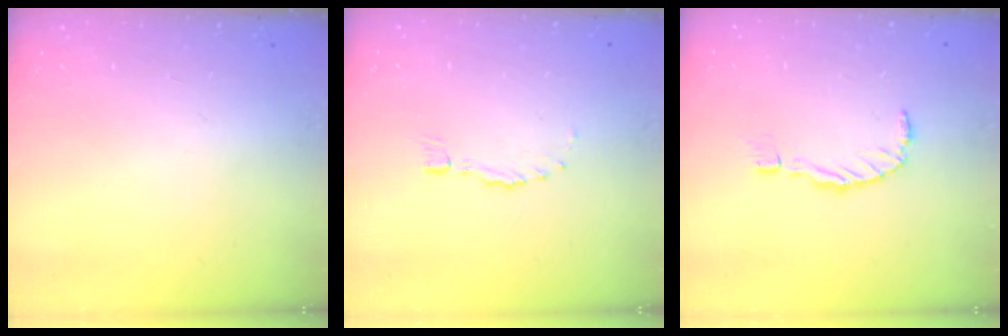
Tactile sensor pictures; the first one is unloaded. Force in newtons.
{"total": 0.0}
{"total": 0.0}